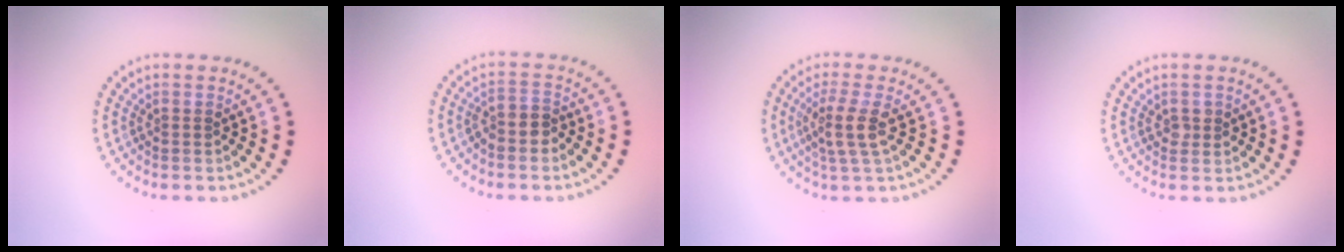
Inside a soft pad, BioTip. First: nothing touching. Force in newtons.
{"total": 1.9, "press": 1.5, "slide": 1.1}
{"total": 2.9, "press": 2.4, "slide": 1.7}
{"total": 1.0, "press": 0.9, "slide": 0.1}